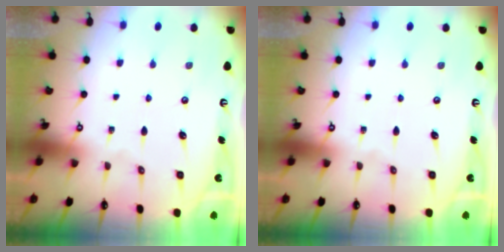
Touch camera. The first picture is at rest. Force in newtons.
{"total": 0.0}